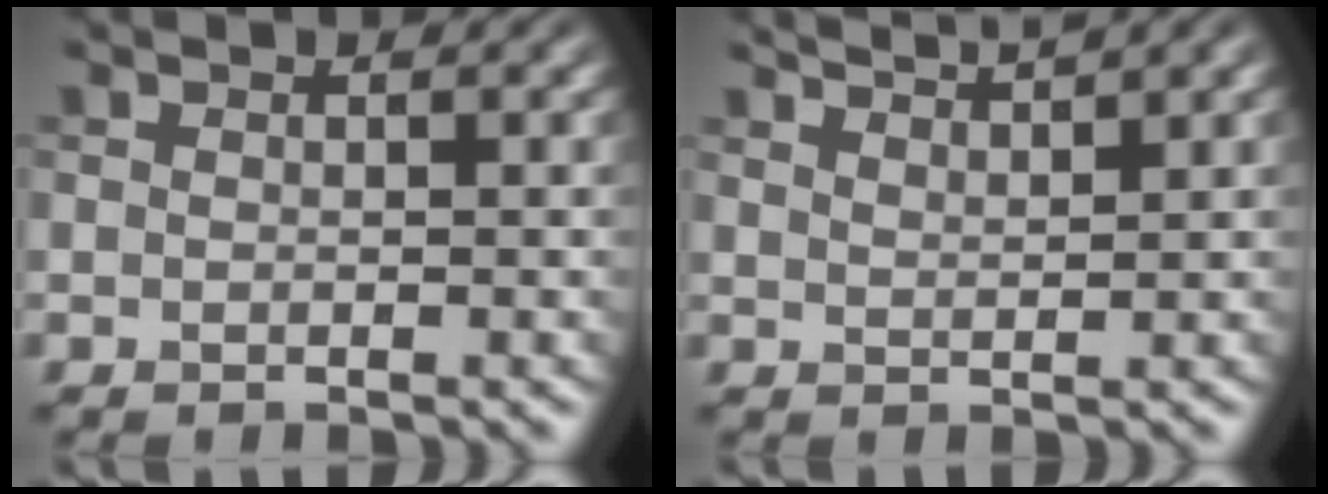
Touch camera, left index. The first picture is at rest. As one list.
[{"total": 3.6, "force": [3.2, 0.5, 1.6], "torque": [-0.008, 0.010, 0.041]}]